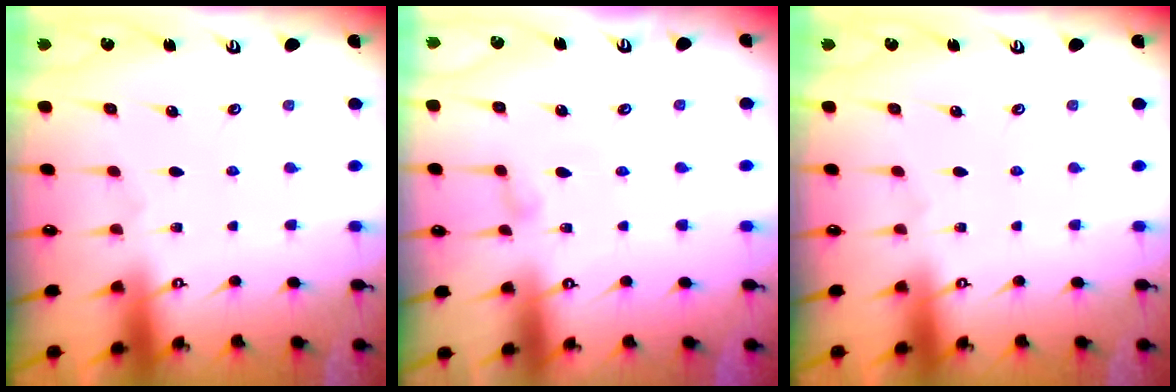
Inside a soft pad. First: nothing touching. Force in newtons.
{"total": 5.1, "press": 5.1, "slide": 0.6}
{"total": 0.0}